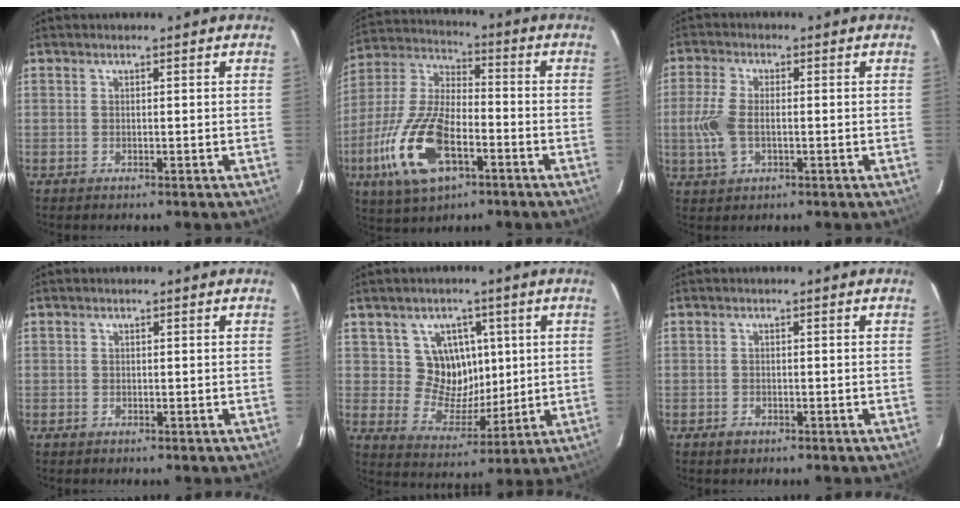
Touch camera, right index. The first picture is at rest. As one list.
[{"total": 18.4, "force": [-7.5, 8.6, 14.5], "torque": [-0.322, -0.011, -0.138]}, {"total": 6.7, "force": [-1.0, 3.5, 5.6], "torque": [-0.128, 0.000, -0.019]}, {"total": 0.7, "force": [-0.2, 0.7, 0.0], "torque": [0.003, 0.003, -0.002]}, {"total": 9.3, "force": [2.6, 8.4, 2.9], "torque": [-0.051, 0.000, 0.053]}, {"total": 1.5, "force": [-1.0, 1.0, 0.5], "torque": [-0.008, 0.000, -0.015]}]